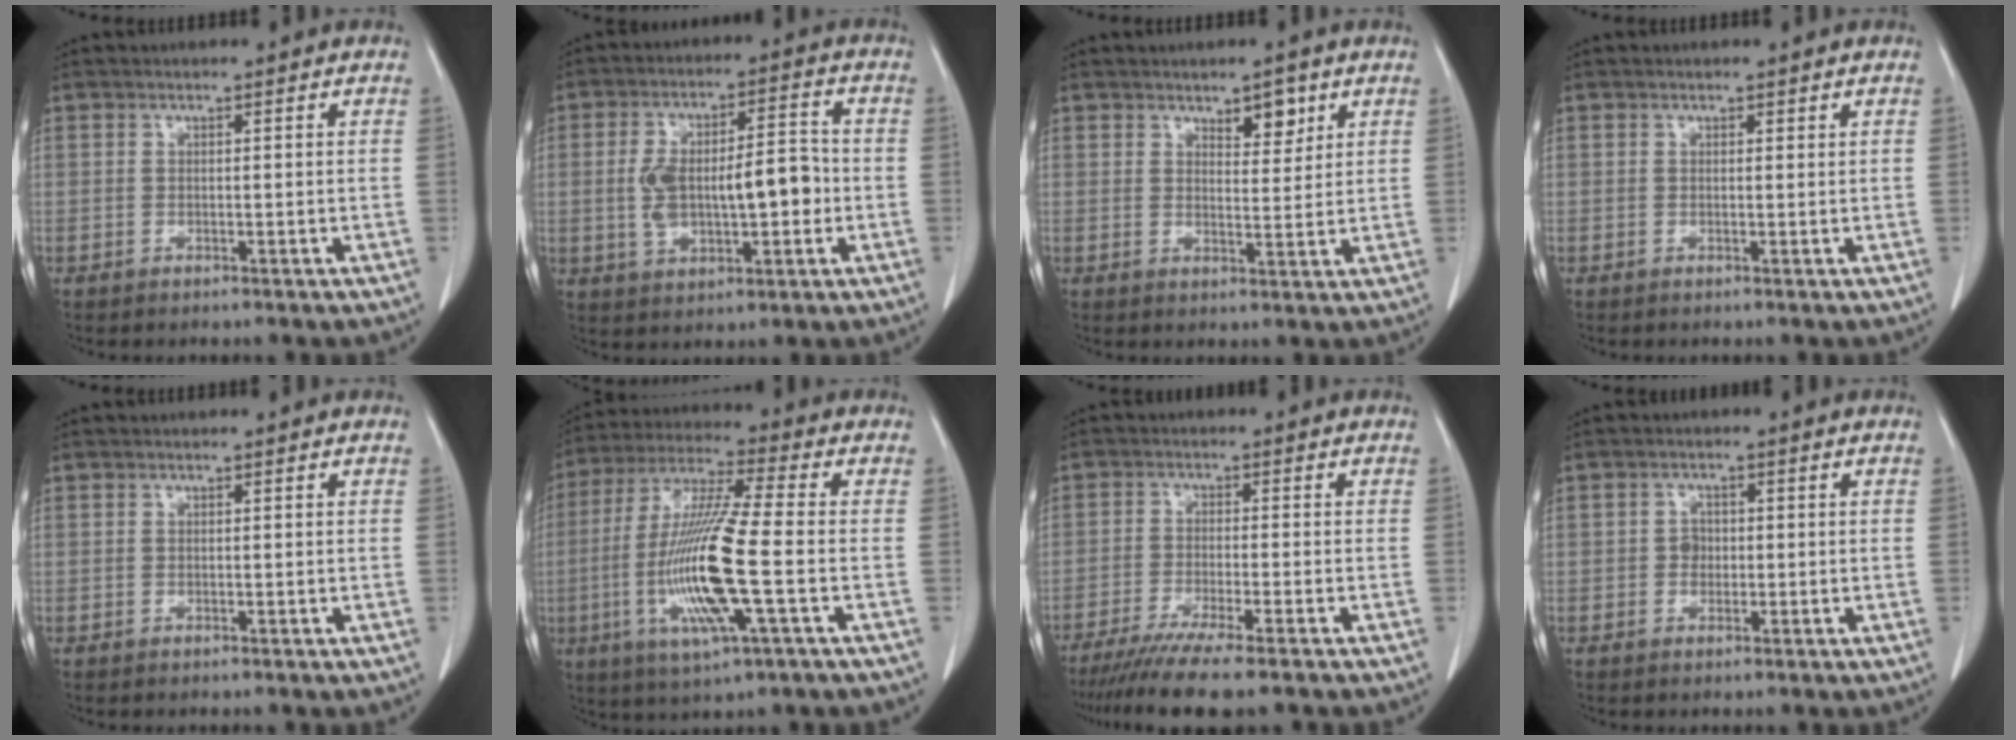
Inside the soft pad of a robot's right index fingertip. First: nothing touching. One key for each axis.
{"total": 11.5, "fx": -0.9, "fy": 4.5, "fz": 10.5, "tx": -0.194, "ty": 0.023, "tz": -0.006}
{"total": 3.8, "fx": 2.4, "fy": 1.6, "fz": 2.5, "tx": -0.031, "ty": -0.004, "tz": 0.038}
{"total": 0.0}
{"total": 0.0}
{"total": 16.1, "fx": -3.4, "fy": 0.8, "fz": 15.7, "tx": -0.328, "ty": -0.014, "tz": -0.067}
{"total": 10.4, "fx": -8.3, "fy": -0.2, "fz": 6.2, "tx": -0.087, "ty": -0.028, "tz": -0.132}
{"total": 1.8, "fx": -0.2, "fy": 1.6, "fz": 0.9, "tx": -0.012, "ty": 0.005, "tz": -0.004}